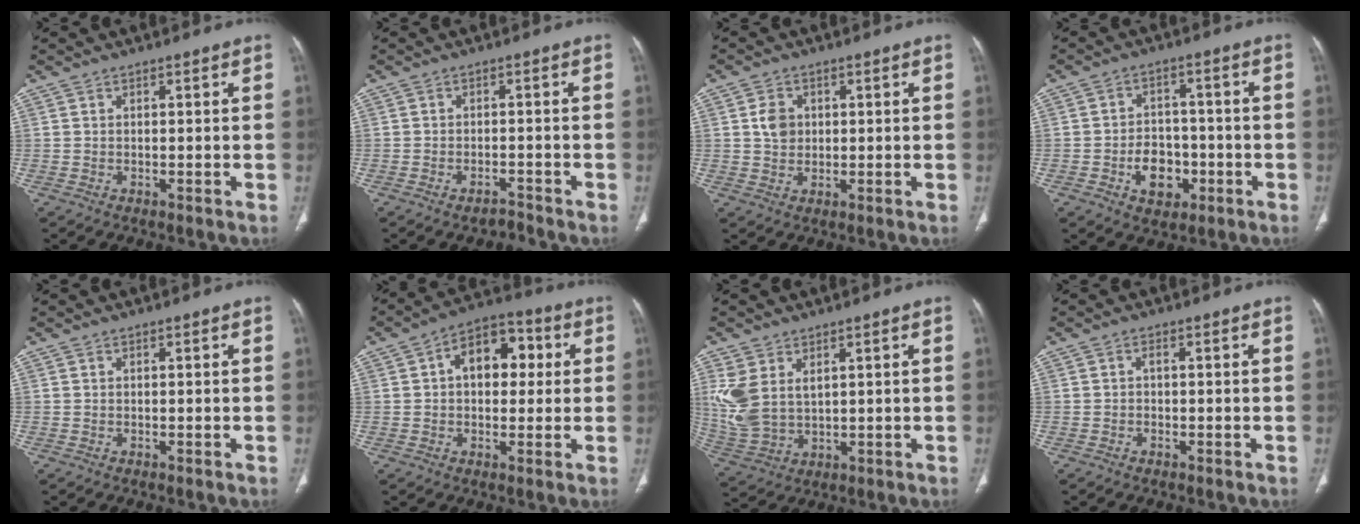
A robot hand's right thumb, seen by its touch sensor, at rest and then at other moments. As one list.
[{"total": 1.7, "force": [-1.6, 0.4, 0.4], "torque": [-0.007, 0.007, -0.027]}, {"total": 4.1, "force": [0.8, 3.3, 2.3], "torque": [-0.027, -0.003, 0.015]}, {"total": 9.0, "force": [-3.2, 6.7, 5.0], "torque": [-0.035, 0.024, -0.046]}, {"total": 0.0}, {"total": 11.5, "force": [2.2, 7.4, 8.4], "torque": [-0.089, 0.025, 0.025]}, {"total": 10.0, "force": [3.3, 6.5, 6.8], "torque": [-0.155, -0.011, 0.084]}, {"total": 0.8, "force": [-0.2, 0.5, 0.5], "torque": [-0.006, 0.003, -0.005]}]